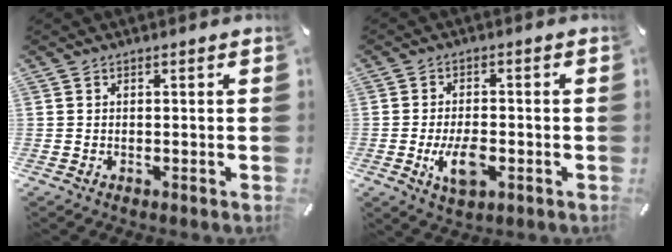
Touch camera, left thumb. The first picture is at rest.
{"total": 7.4, "force": [-2.3, 3.8, 5.9], "torque": [-0.127, 0.003, -0.040]}